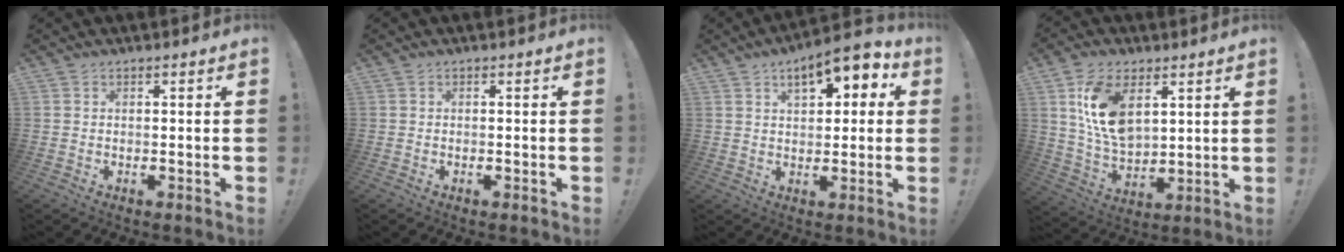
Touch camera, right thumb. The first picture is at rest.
{"total": 0.0}
{"total": 9.9, "force": [4.7, 4.9, 7.3], "torque": [-0.097, -0.019, 0.078]}
{"total": 13.7, "force": [5.8, 8.3, 9.2], "torque": [-0.176, -0.019, 0.107]}